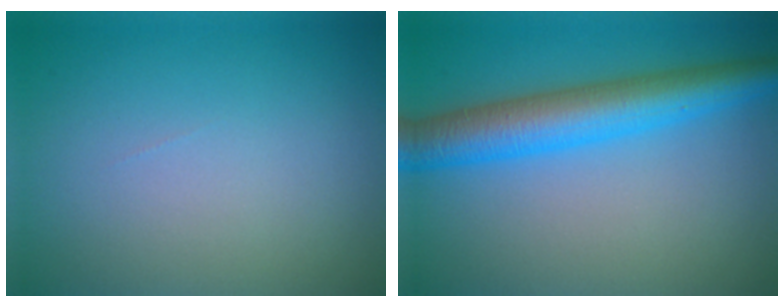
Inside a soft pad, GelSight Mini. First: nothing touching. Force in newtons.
{"total": 6.7, "press": 6.7, "slide": 0.1}